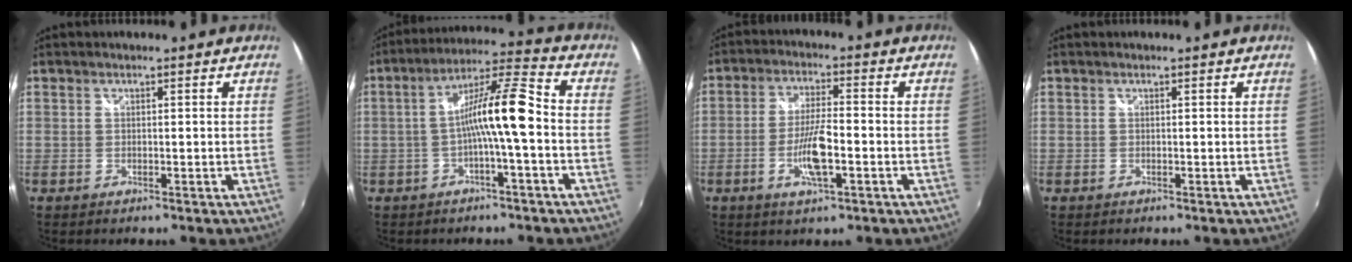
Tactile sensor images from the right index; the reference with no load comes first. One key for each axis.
{"total": 10.3, "fx": -2.0, "fy": 0.4, "fz": 10.1, "tx": -0.187, "ty": 0.021, "tz": -0.036}
{"total": 8.0, "fx": -2.6, "fy": 1.9, "fz": 7.3, "tx": -0.144, "ty": -0.004, "tz": -0.049}
{"total": 0.0}